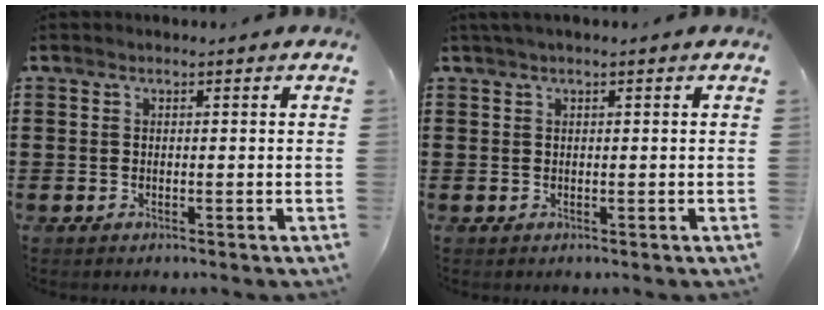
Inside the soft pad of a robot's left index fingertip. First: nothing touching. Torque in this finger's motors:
{"motor_torque": [0.23, 0.19, 0.05, 0.07]}